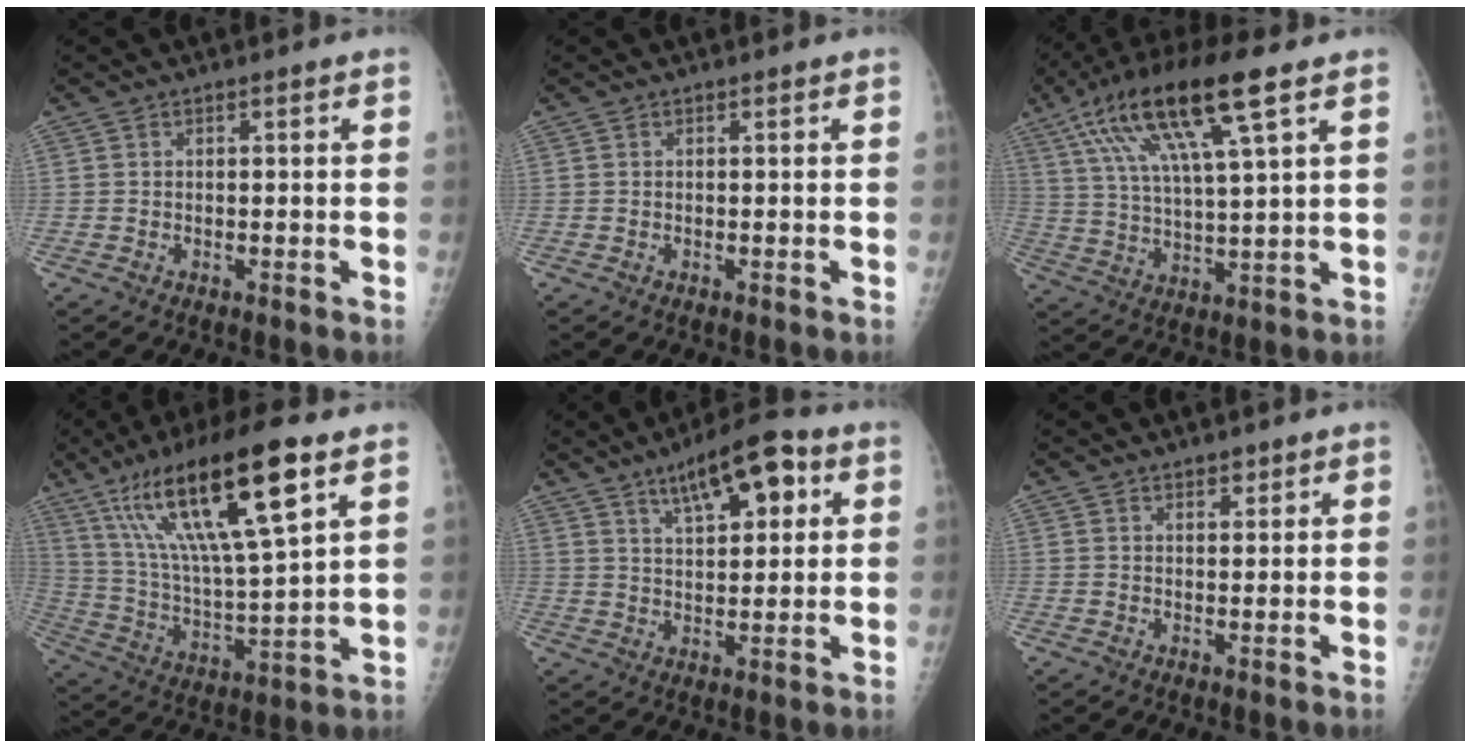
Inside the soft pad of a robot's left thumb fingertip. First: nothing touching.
{"total": 0.0}
{"total": 17.1, "force": [8.2, 3.2, 14.7], "torque": [-0.283, -0.008, 0.149]}
{"total": 22.5, "force": [11.6, 4.6, 18.8], "torque": [-0.337, -0.032, 0.214]}
{"total": 11.5, "force": [5.4, 4.4, 9.2], "torque": [-0.118, -0.008, 0.082]}
{"total": 1.9, "force": [1.3, 1.0, 0.9], "torque": [-0.002, -0.007, 0.018]}